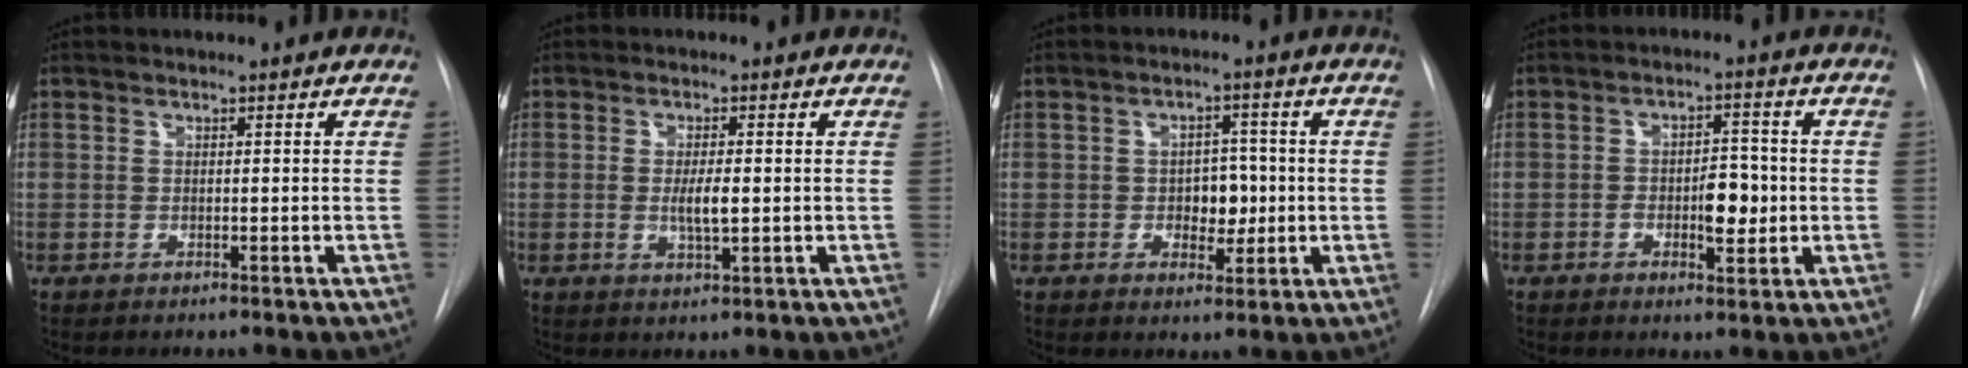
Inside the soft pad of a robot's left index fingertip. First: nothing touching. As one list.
[{"total": 3.5, "force": [-1.3, 0.5, 3.2], "torque": [-0.060, -0.009, -0.017]}, {"total": 4.8, "force": [-1.6, 3.0, 3.5], "torque": [-0.042, 0.003, -0.016]}, {"total": 5.8, "force": [-2.2, 2.4, 4.9], "torque": [-0.069, 0.001, -0.027]}]